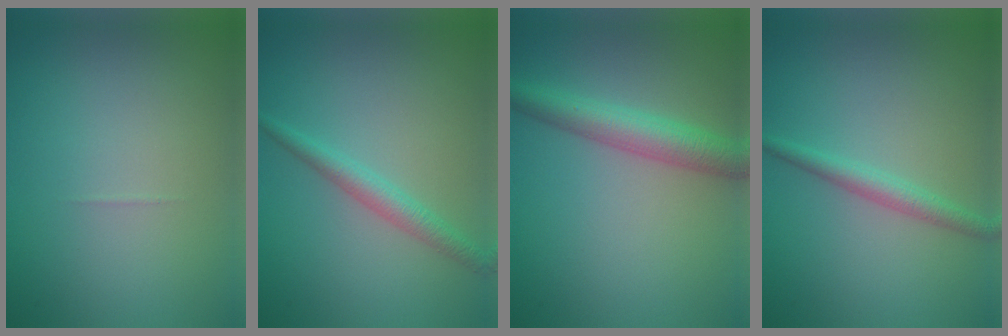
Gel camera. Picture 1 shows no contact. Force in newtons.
{"total": 2.3, "press": 2.2, "slide": 0.1}
{"total": 4.3, "press": 4.3, "slide": 0.1}
{"total": 2.1, "press": 2.1, "slide": 0.1}